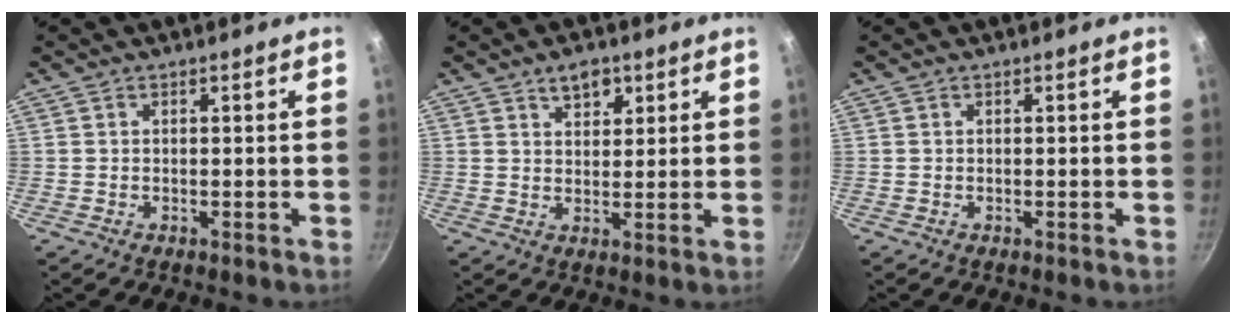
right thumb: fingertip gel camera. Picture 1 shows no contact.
{"total": 4.9, "force": [2.8, 2.9, 2.7], "torque": [-0.021, -0.014, 0.043]}
{"total": 0.0}